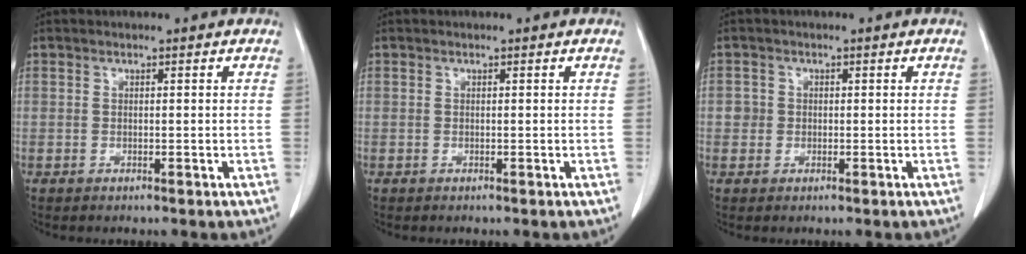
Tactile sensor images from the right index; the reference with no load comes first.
{"total": 0.0}
{"total": 1.7, "force": [0.1, 1.7, 0.2], "torque": [0.007, 0.008, 0.002]}